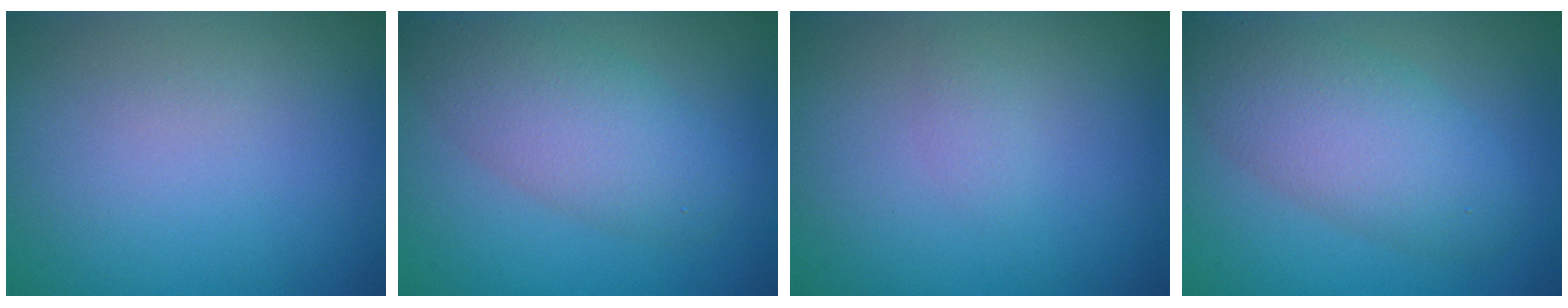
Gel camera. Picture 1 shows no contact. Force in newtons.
{"total": 5.0, "press": 5.0, "slide": 0.2}
{"total": 0.8, "press": 0.8, "slide": 0.1}
{"total": 5.9, "press": 5.9, "slide": 0.1}